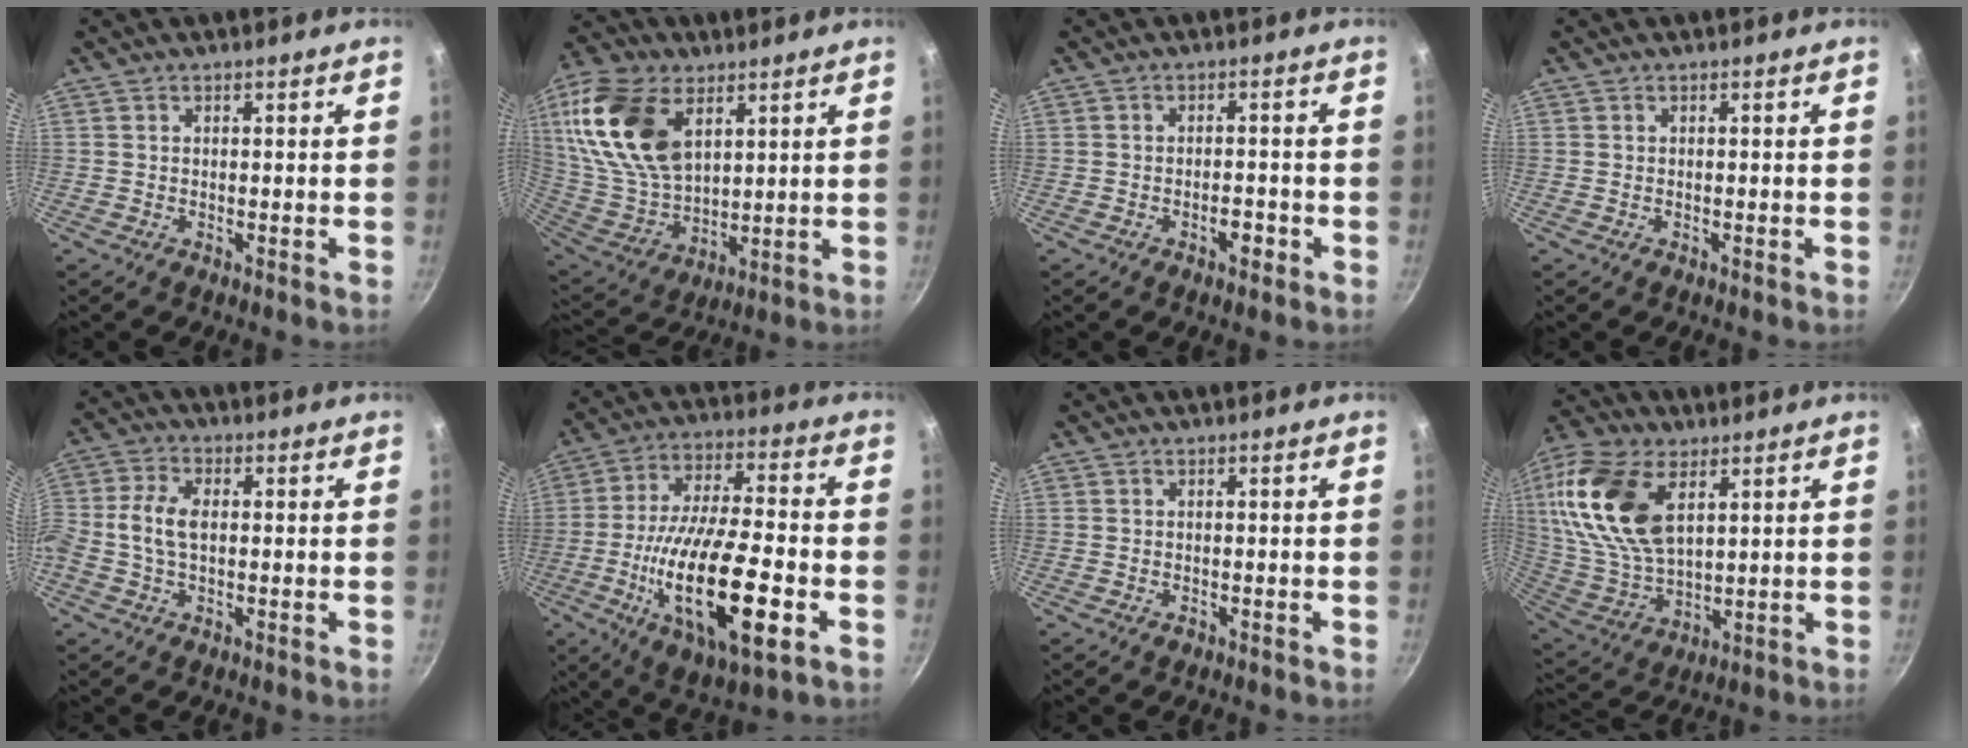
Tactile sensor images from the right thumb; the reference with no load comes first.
{"total": 21.7, "force": [8.7, 13.1, 14.9], "torque": [-0.285, -0.032, 0.174]}
{"total": 2.9, "force": [-1.6, 1.4, 2.0], "torque": [-0.018, 0.014, -0.023]}
{"total": 0.0}
{"total": 6.7, "force": [0.0, 3.9, 5.5], "torque": [-0.120, 0.016, -0.014]}
{"total": 22.6, "force": [-6.2, 7.6, 20.4], "torque": [-0.361, 0.013, -0.105]}
{"total": 0.5, "force": [-0.4, 0.3, 0.3], "torque": [-0.004, 0.000, -0.005]}
{"total": 20.4, "force": [7.5, 11.6, 15.1], "torque": [-0.294, -0.025, 0.149]}